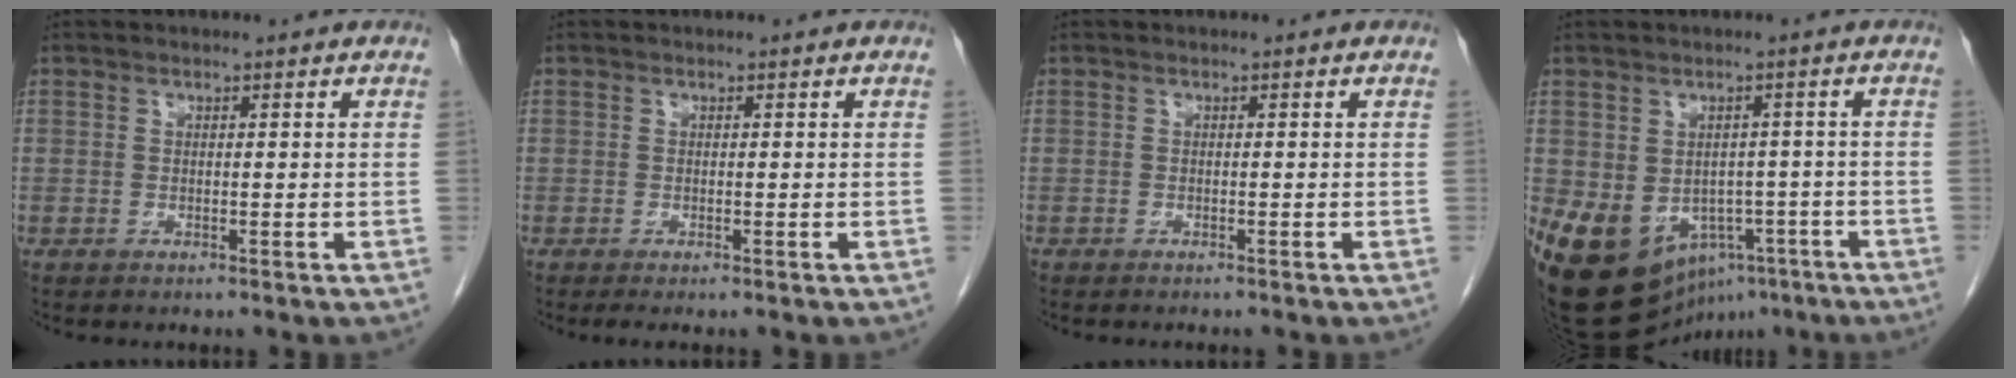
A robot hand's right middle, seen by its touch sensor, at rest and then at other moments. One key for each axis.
{"total": 1.1, "fx": -0.8, "fy": 0.0, "fz": 0.8, "tx": -0.015, "ty": -0.007, "tz": -0.011}
{"total": 0.5, "fx": -0.5, "fy": 0.1, "fz": 0.1, "tx": -0.006, "ty": -0.001, "tz": -0.010}
{"total": 15.1, "fx": -7.0, "fy": 10.8, "fz": 7.9, "tx": -0.161, "ty": 0.008, "tz": -0.087}